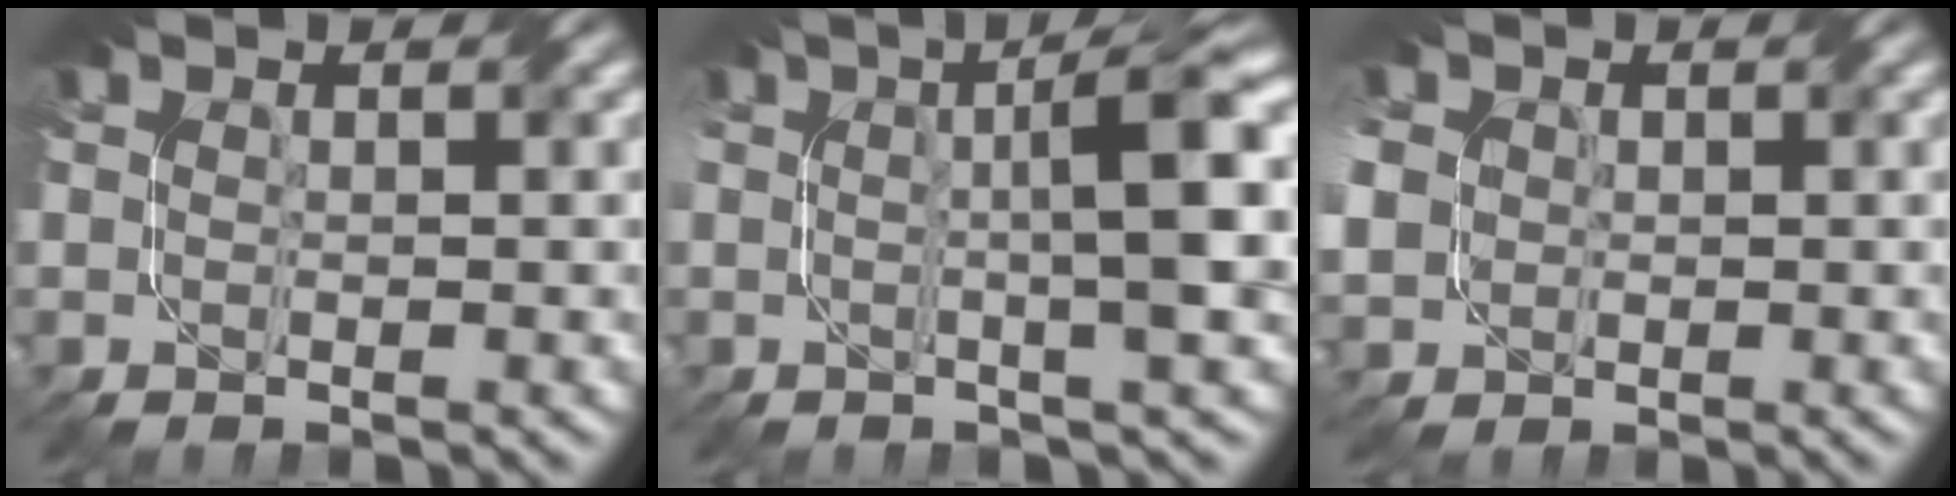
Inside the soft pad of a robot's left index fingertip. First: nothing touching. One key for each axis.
{"total": 7.3, "fx": 1.0, "fy": 1.3, "fz": 7.1, "tx": -0.092, "ty": 0.020, "tz": 0.010}
{"total": 5.5, "fx": 0.6, "fy": 4.9, "fz": 2.4, "tx": -0.079, "ty": 0.015, "tz": 0.001}